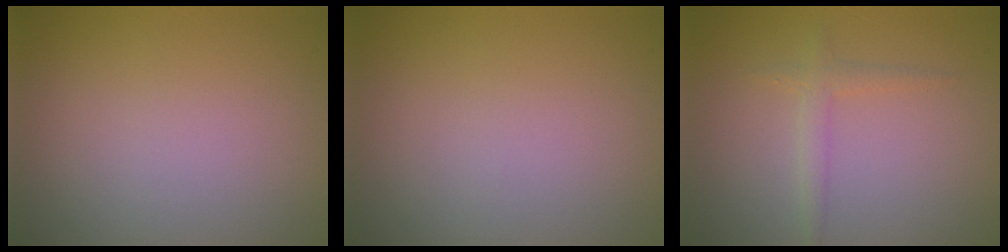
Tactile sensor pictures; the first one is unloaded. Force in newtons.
{"total": 0.0}
{"total": 1.4, "press": 1.4, "slide": 0.0}